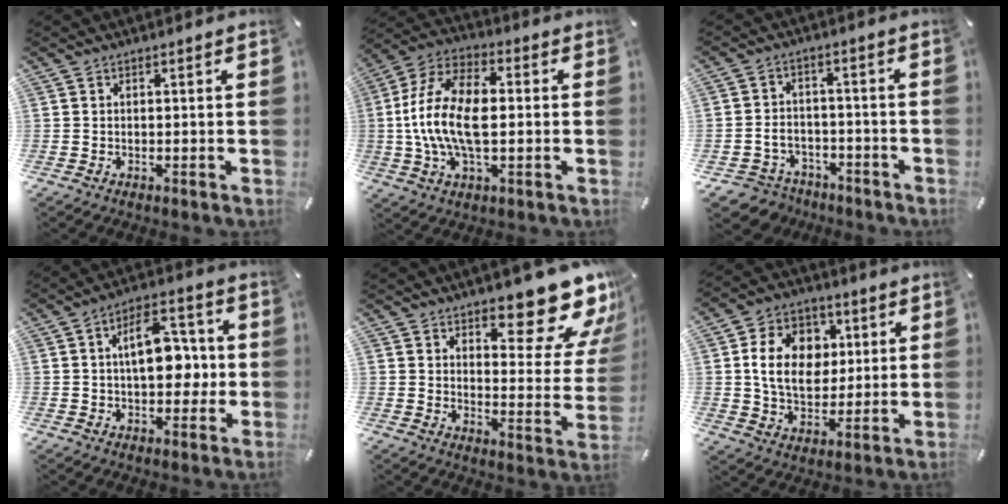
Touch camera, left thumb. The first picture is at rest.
{"total": 15.4, "force": [-0.9, 8.3, 13.0], "torque": [-0.270, 0.005, -0.014]}
{"total": 5.7, "force": [-3.4, 4.4, 1.1], "torque": [-0.030, 0.019, -0.068]}
{"total": 13.4, "force": [0.6, 8.0, 10.7], "torque": [-0.142, 0.004, 0.007]}
{"total": 15.9, "force": [12.1, 5.8, 8.5], "torque": [-0.100, -0.109, 0.199]}
{"total": 13.2, "force": [2.6, 10.3, 7.8], "torque": [-0.135, 0.014, 0.049]}